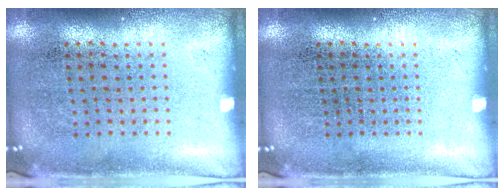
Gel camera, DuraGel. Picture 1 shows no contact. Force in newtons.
{"total": 0.0}